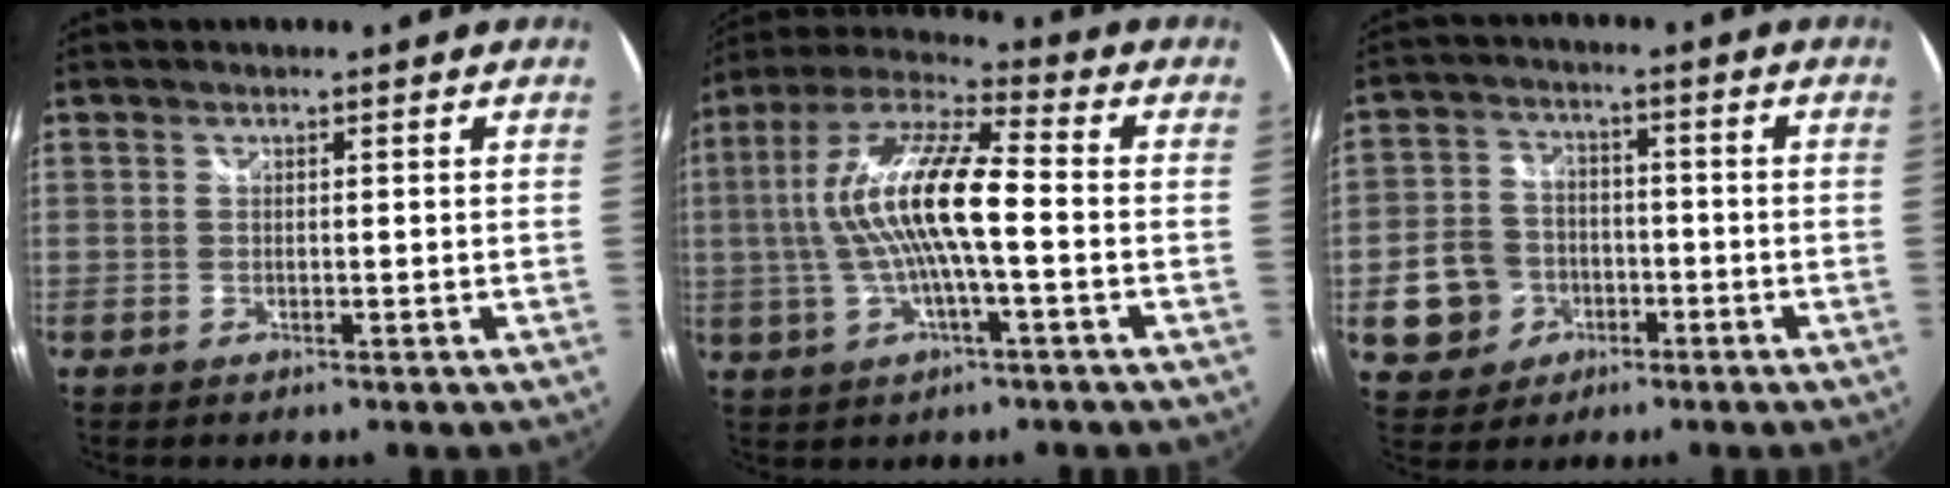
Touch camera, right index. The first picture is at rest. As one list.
[{"total": 15.6, "force": [-0.8, 3.2, 15.3], "torque": [-0.292, 0.010, -0.021]}, {"total": 9.8, "force": [-3.1, 8.6, 3.4], "torque": [-0.105, 0.024, -0.041]}]